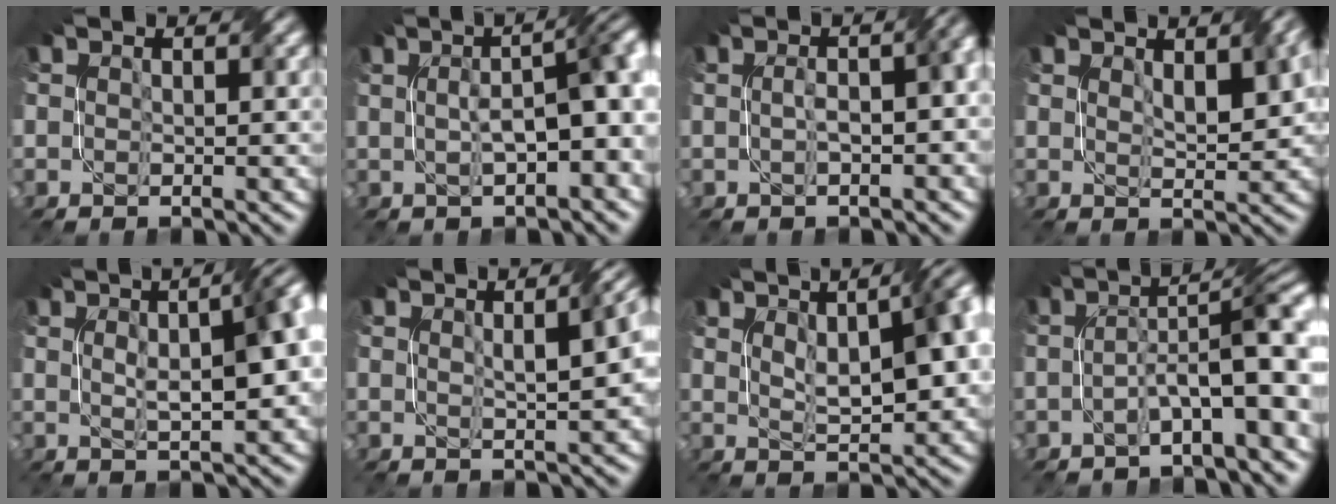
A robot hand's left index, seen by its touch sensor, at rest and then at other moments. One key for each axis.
{"total": 7.8, "fx": 0.5, "fy": 2.6, "fz": 7.3, "tx": -0.094, "ty": 0.012, "tz": 0.011}
{"total": 6.5, "fx": -0.3, "fy": 3.0, "fz": 5.8, "tx": -0.049, "ty": 0.011, "tz": -0.013}
{"total": 3.9, "fx": 2.0, "fy": 1.2, "fz": 3.1, "tx": -0.053, "ty": 0.003, "tz": 0.035}
{"total": 9.2, "fx": 1.6, "fy": 3.0, "fz": 8.5, "tx": -0.087, "ty": 0.025, "tz": 0.012}
{"total": 6.2, "fx": 1.6, "fy": 2.0, "fz": 5.7, "tx": -0.031, "ty": 0.027, "tz": 0.016}
{"total": 10.1, "fx": 2.6, "fy": 4.4, "fz": 8.7, "tx": -0.108, "ty": 0.024, "tz": 0.031}
{"total": 8.2, "fx": -1.9, "fy": 2.3, "fz": 7.7, "tx": -0.115, "ty": 0.019, "tz": -0.035}